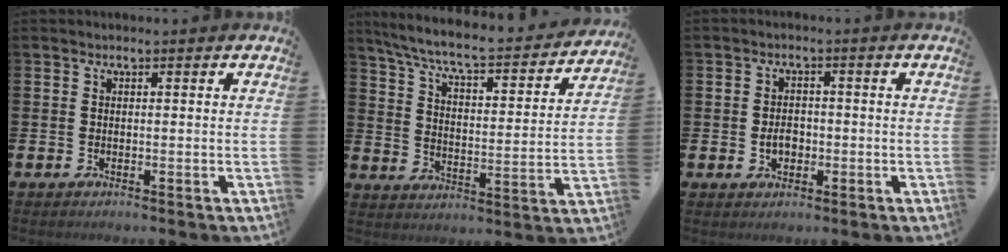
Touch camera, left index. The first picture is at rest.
{"total": 7.1, "force": [6.4, 1.0, 2.9], "torque": [-0.089, -0.047, 0.104]}
{"total": 2.6, "force": [-0.6, 2.0, 1.7], "torque": [-0.012, -0.004, -0.018]}